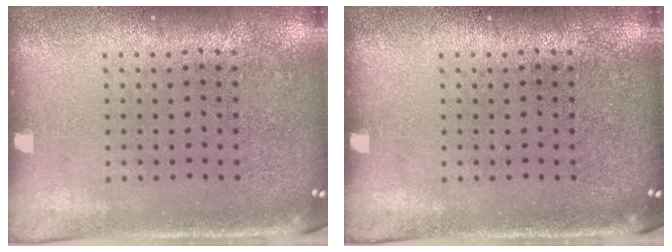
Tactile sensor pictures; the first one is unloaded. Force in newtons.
{"total": 0.0}